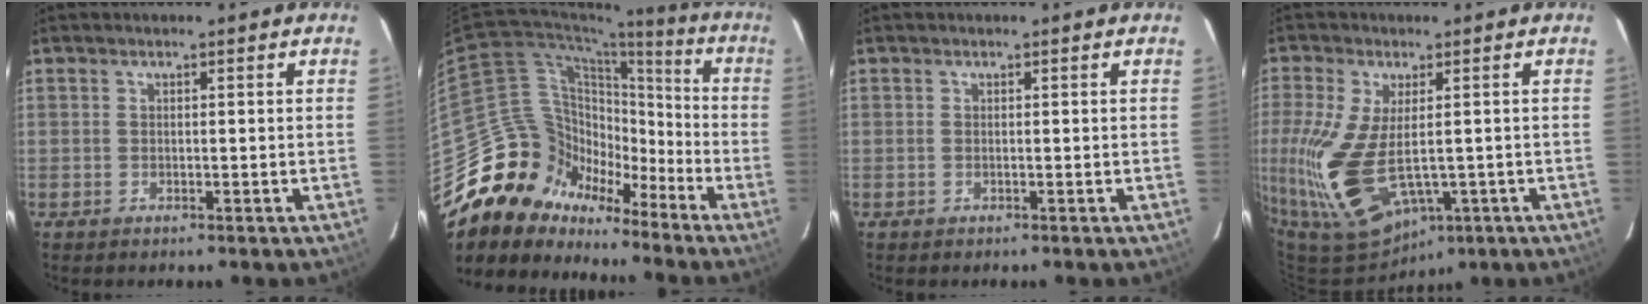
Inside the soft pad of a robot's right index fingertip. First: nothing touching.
{"total": 15.7, "force": [-11.5, 10.5, 2.0], "torque": [-0.032, 0.060, -0.201]}
{"total": 0.0}
{"total": 18.8, "force": [-3.7, 10.2, 15.4], "torque": [-0.347, -0.042, -0.043]}